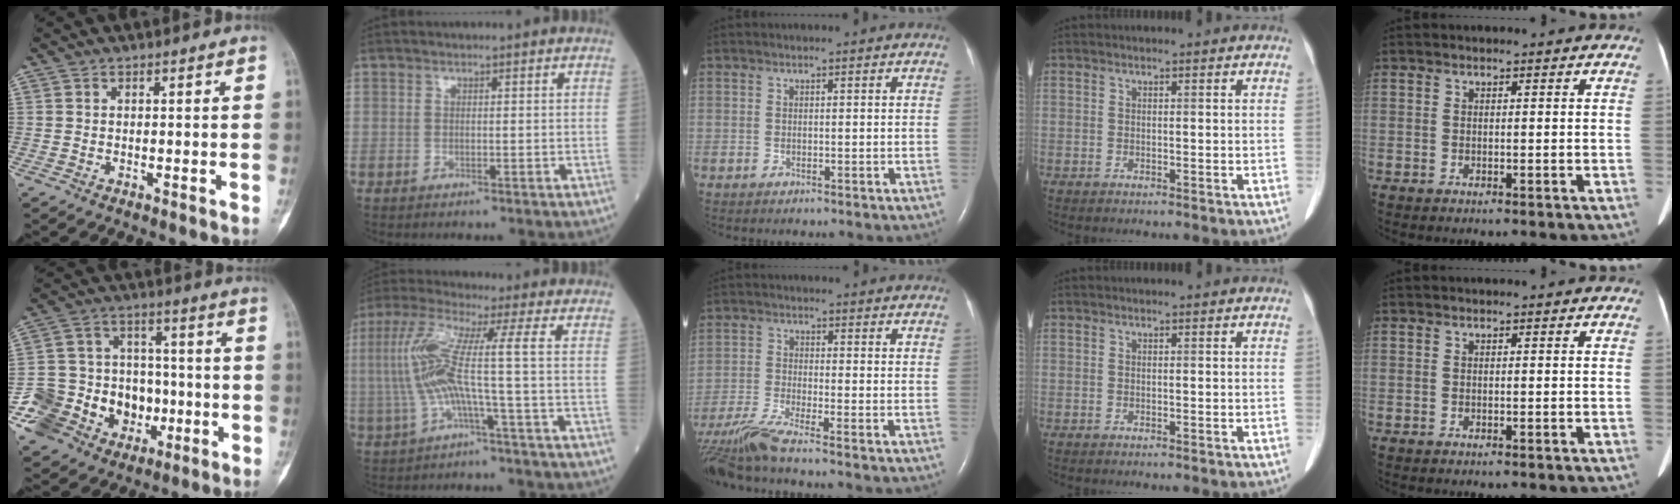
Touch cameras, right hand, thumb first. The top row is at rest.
{"thumb": {"total": 19.1, "force": [-6.2, 15.7, 8.8], "torque": [-0.141, 0.068, -0.096]}, "index": {"total": 9.4, "force": [-0.9, -0.8, 9.3], "torque": [-0.214, 0.022, -0.022]}, "middle": {"total": 10.7, "force": [-8.7, -1.5, 6.0], "torque": [-0.125, -0.026, -0.163]}}